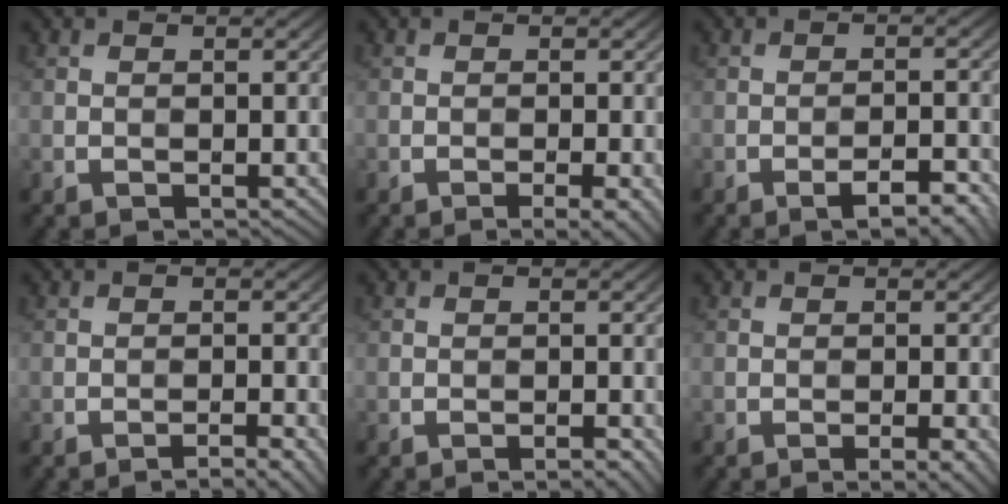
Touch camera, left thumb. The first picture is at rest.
{"total": 2.8, "force": [-1.4, 0.4, 2.3], "torque": [-0.033, 0.003, -0.023]}
{"total": 4.4, "force": [-2.8, 0.9, 3.3], "torque": [-0.051, 0.009, -0.039]}
{"total": 3.1, "force": [-2.1, 0.3, 2.2], "torque": [-0.033, 0.008, -0.035]}
{"total": 1.4, "force": [-0.8, 0.1, 1.1], "torque": [-0.014, 0.002, -0.013]}
{"total": 2.6, "force": [-1.3, 0.4, 2.2], "torque": [-0.031, 0.004, -0.020]}